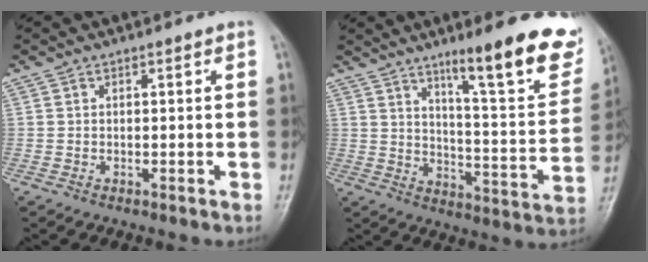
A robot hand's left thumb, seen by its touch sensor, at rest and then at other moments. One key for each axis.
{"total": 19.6, "fx": 12.4, "fy": 3.4, "fz": 14.8, "tx": -0.169, "ty": -0.067, "tz": 0.185}